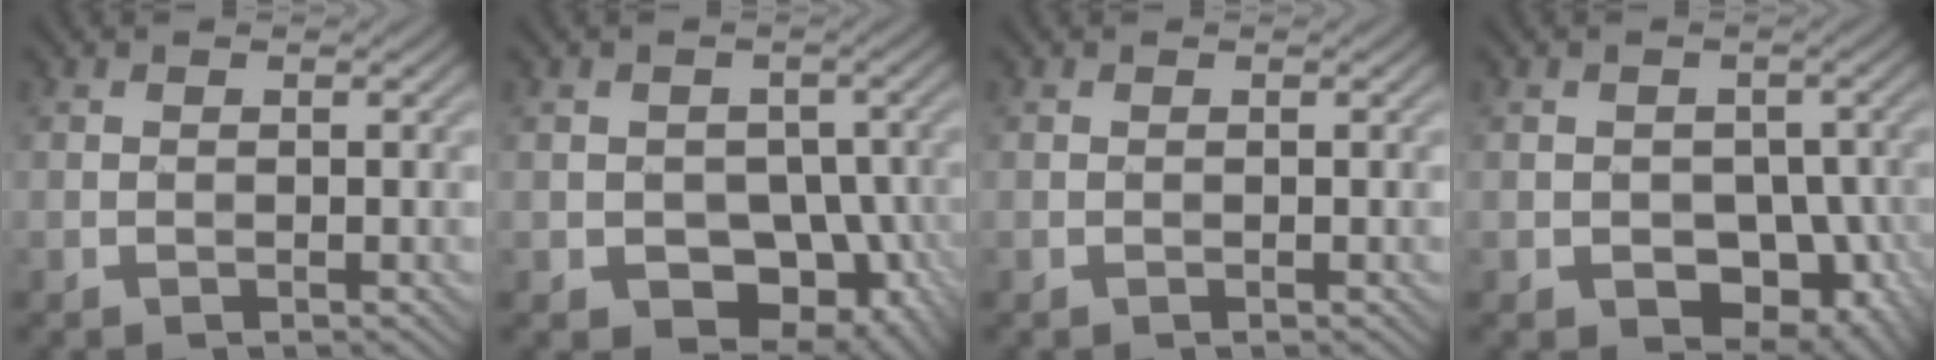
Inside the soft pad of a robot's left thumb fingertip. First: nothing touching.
{"total": 8.5, "force": [-3.0, 6.2, 4.9], "torque": [-0.068, -0.014, -0.038]}
{"total": 0.0}
{"total": 7.8, "force": [-2.7, 5.5, 4.8], "torque": [-0.070, -0.022, -0.031]}